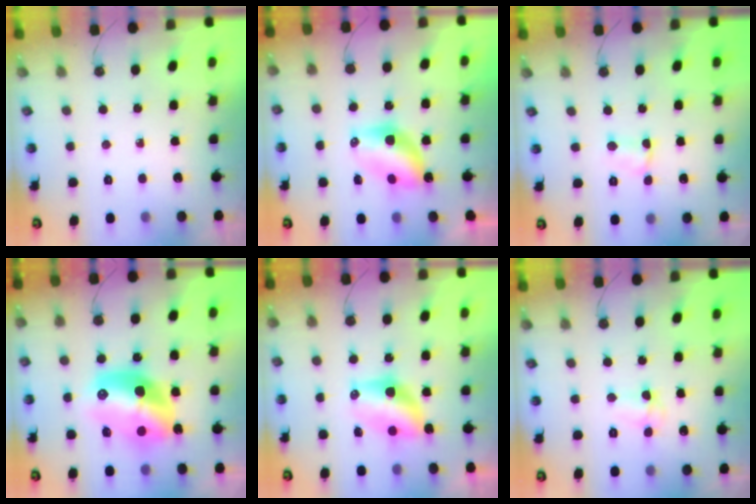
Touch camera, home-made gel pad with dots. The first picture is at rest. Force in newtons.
{"total": 6.6, "press": 6.6, "slide": 0.2}
{"total": 2.8, "press": 2.8, "slide": 0.5}
{"total": 16.2, "press": 16.2, "slide": 1.5}
{"total": 6.8, "press": 6.8, "slide": 0.5}
{"total": 4.5, "press": 4.5, "slide": 0.6}